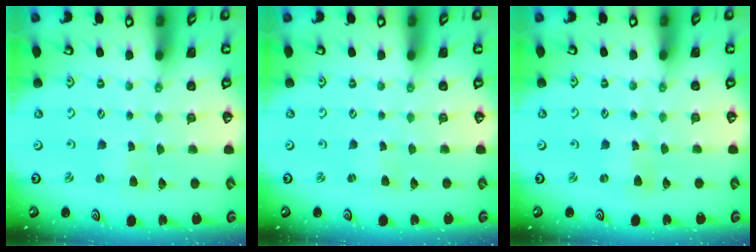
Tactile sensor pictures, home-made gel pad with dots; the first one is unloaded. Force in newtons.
{"total": 1.7, "press": 1.6, "slide": 0.3}
{"total": 2.0, "press": 2.0, "slide": 0.1}